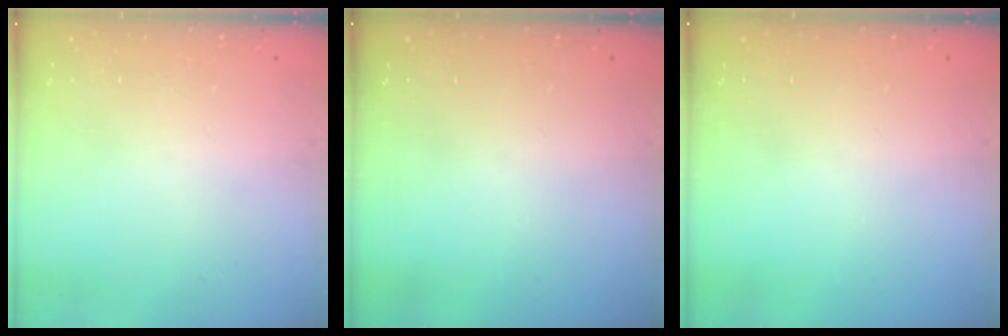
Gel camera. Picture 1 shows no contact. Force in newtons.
{"total": 0.0}
{"total": 0.0}